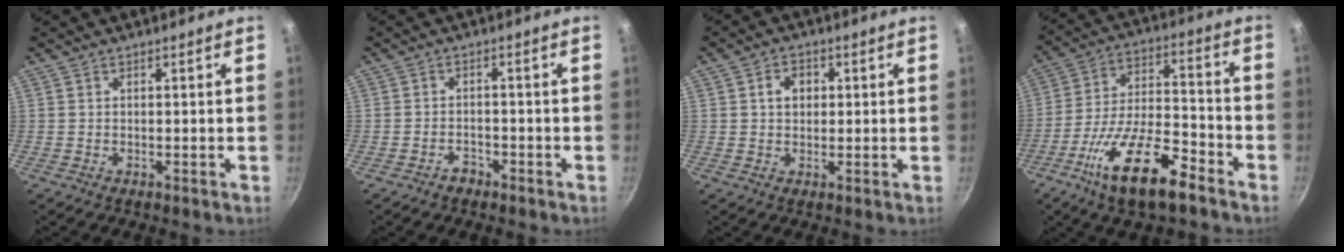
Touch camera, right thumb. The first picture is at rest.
{"total": 2.2, "force": [-1.8, 1.2, 0.6], "torque": [-0.002, 0.025, -0.024]}
{"total": 3.8, "force": [0.8, 3.0, 2.2], "torque": [-0.017, 0.006, 0.010]}
{"total": 17.2, "force": [-9.8, 6.0, 12.8], "torque": [-0.230, 0.047, -0.183]}